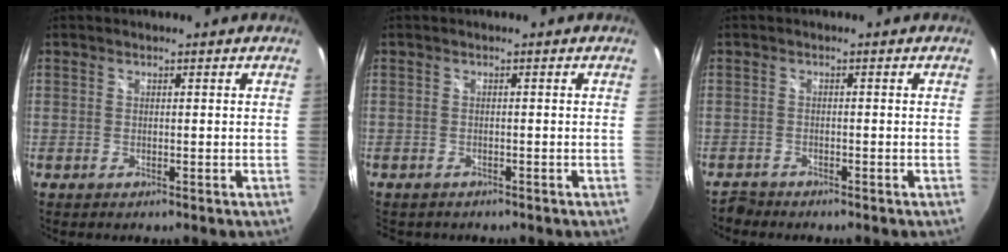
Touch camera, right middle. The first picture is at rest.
{"total": 1.8, "force": [-1.4, 1.1, 0.4], "torque": [-0.013, -0.006, -0.021]}
{"total": 2.1, "force": [-2.0, 0.7, -0.1], "torque": [-0.004, -0.004, -0.041]}